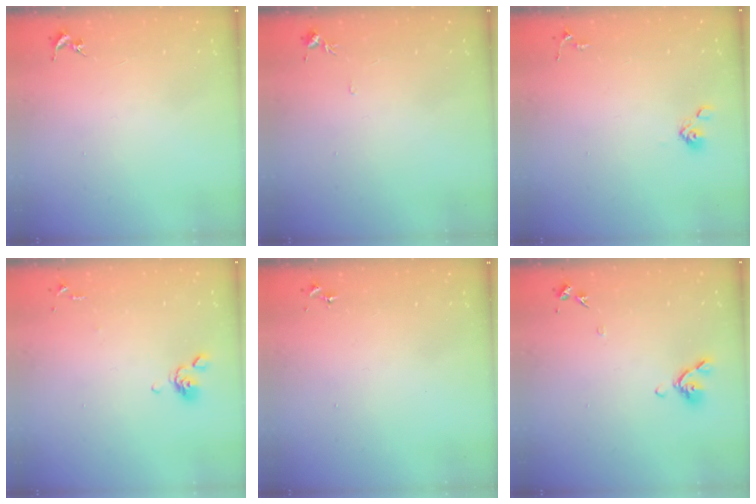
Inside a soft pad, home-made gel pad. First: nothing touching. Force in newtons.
{"total": 4.3, "press": 4.2, "slide": 0.6}
{"total": 3.9, "press": 3.6, "slide": 1.5}
{"total": 6.4, "press": 6.2, "slide": 1.5}
{"total": 0.0}
{"total": 7.9, "press": 7.8, "slide": 1.5}